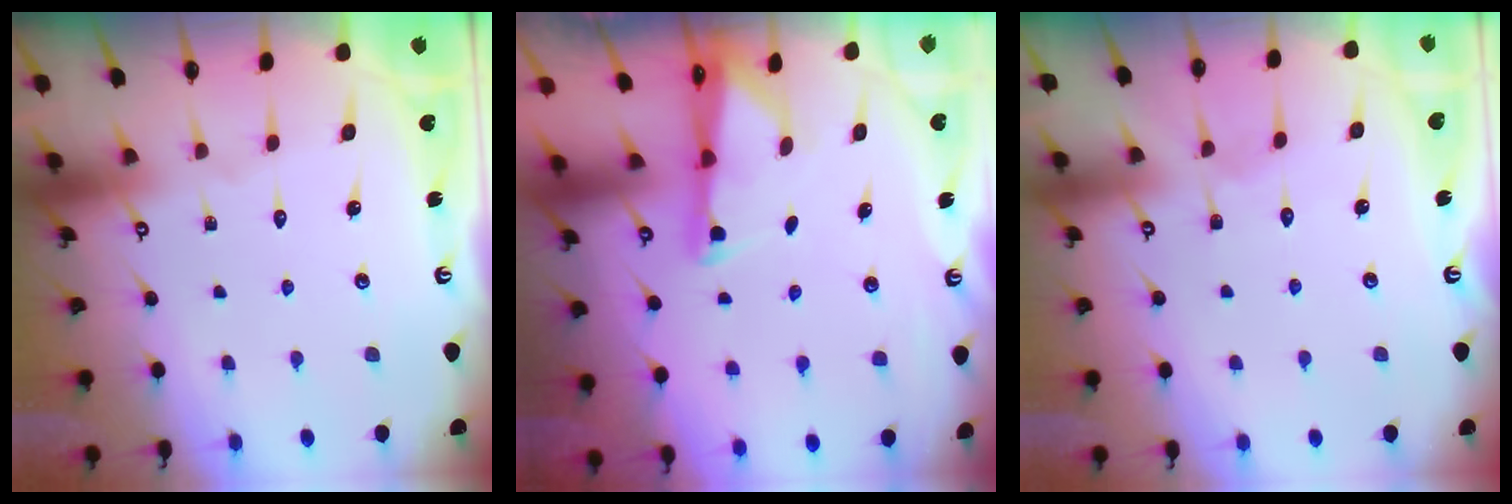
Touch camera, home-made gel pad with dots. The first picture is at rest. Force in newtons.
{"total": 2.0, "press": 2.0, "slide": 0.4}
{"total": 2.6, "press": 2.5, "slide": 0.3}